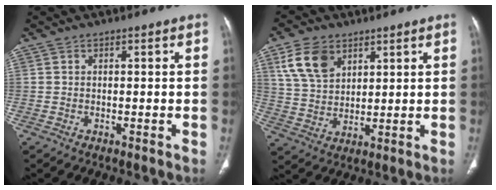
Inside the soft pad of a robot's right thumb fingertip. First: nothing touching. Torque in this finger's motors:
{"motor_torque": [-0.71, 0.77, -0.03, 0.15, 0.21]}